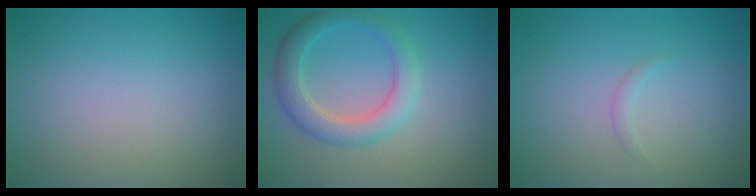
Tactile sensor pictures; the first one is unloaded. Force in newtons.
{"total": 3.8, "press": 3.7, "slide": 0.4}
{"total": 0.6, "press": 0.6, "slide": 0.0}